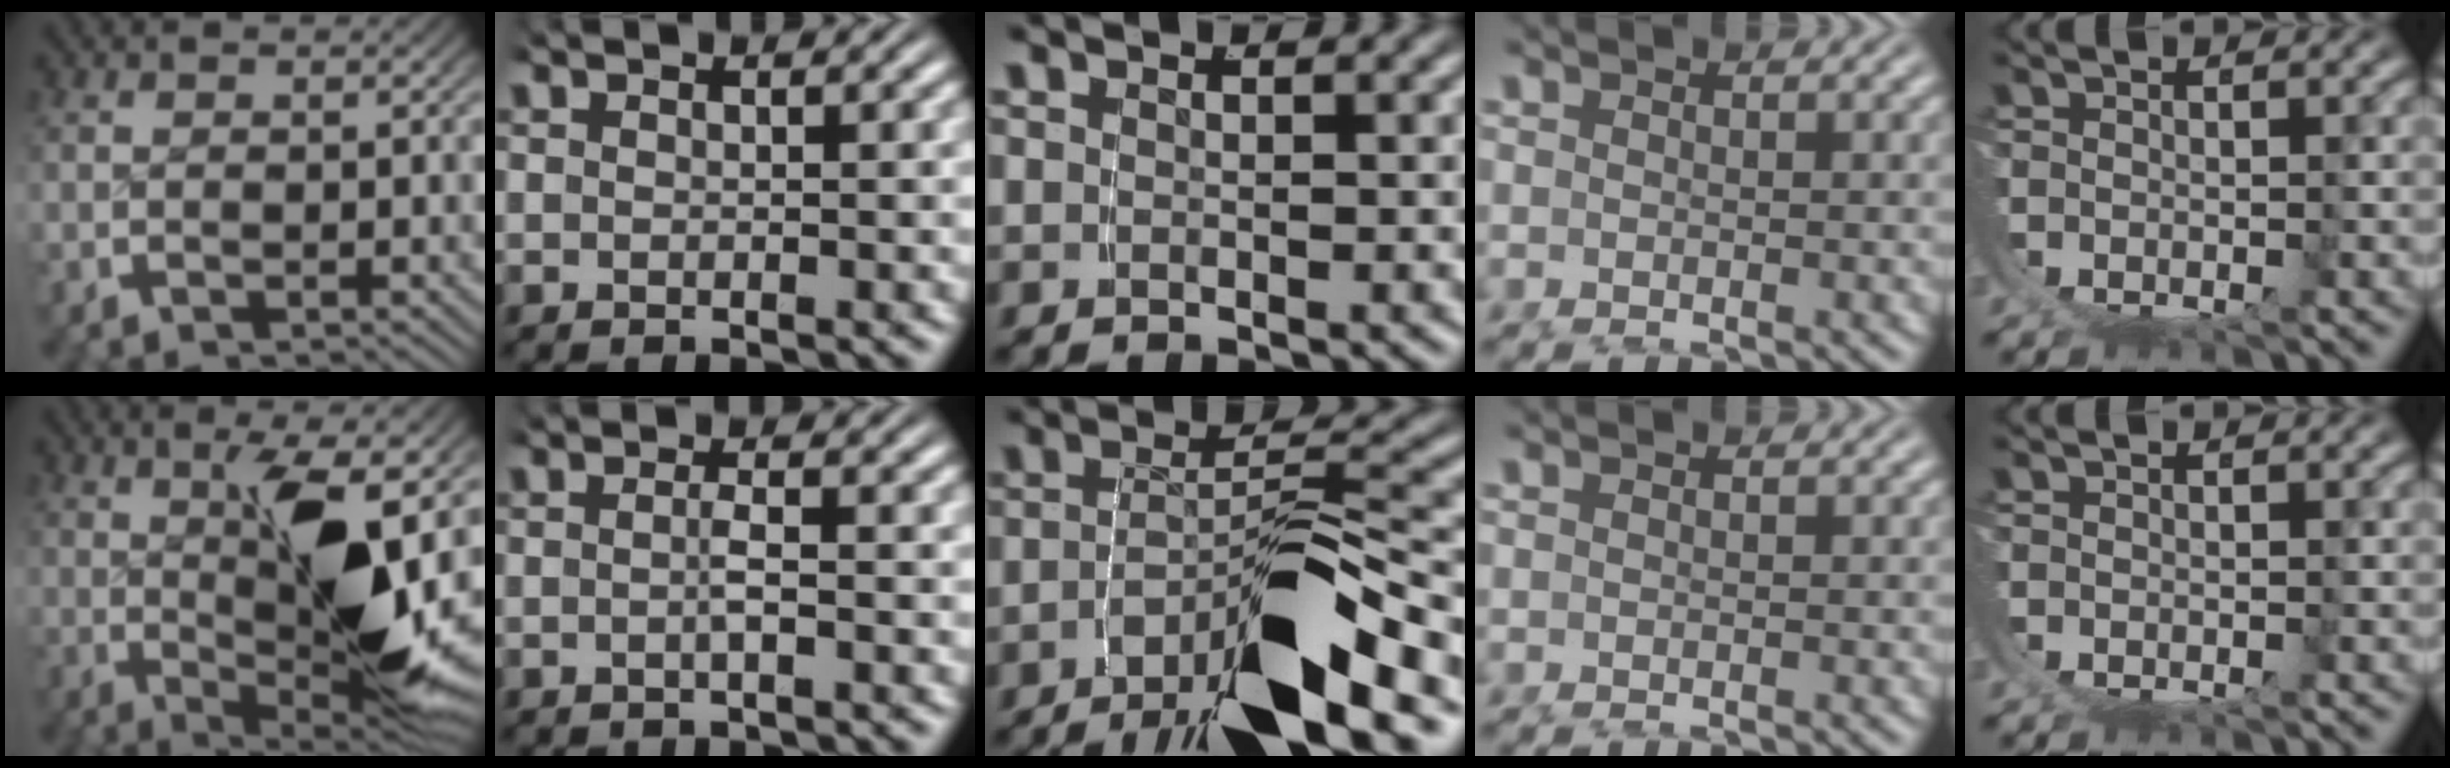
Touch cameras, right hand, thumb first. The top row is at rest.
{"thumb": {"total": 12.4, "force": [0.0, 5.1, 11.3], "torque": [-0.192, -0.022, 0.019]}, "index": {"total": 1.3, "force": [-0.6, -0.2, 1.1], "torque": [-0.022, -0.001, -0.013]}, "middle": {"total": 7.7, "force": [-4.8, 0.8, 5.9], "torque": [-0.086, -0.003, -0.070]}}